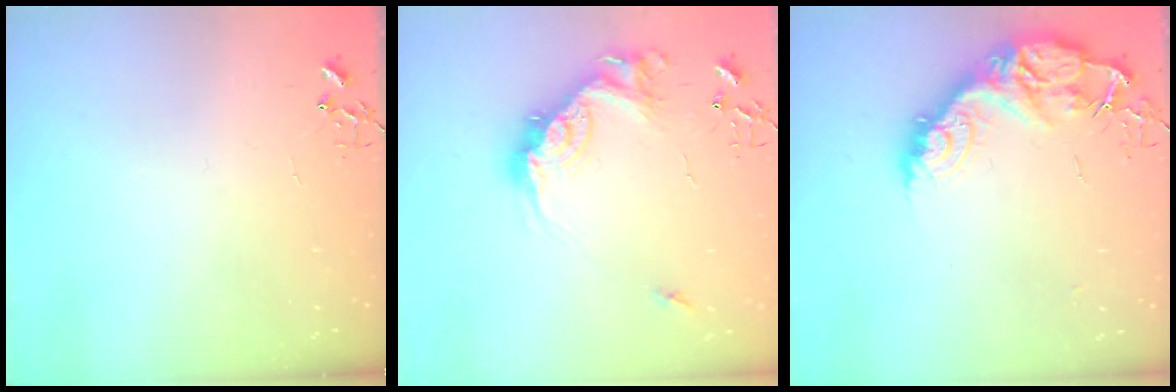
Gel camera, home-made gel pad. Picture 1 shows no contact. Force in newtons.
{"total": 16.6, "press": 16.6, "slide": 0.9}
{"total": 16.1, "press": 16.0, "slide": 1.5}